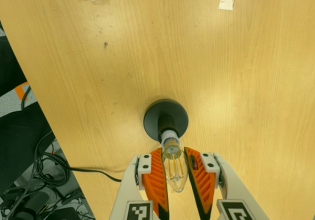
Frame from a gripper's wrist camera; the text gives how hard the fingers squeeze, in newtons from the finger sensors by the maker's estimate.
{"total": 14.2, "left": 14.4, "right": 13.9}